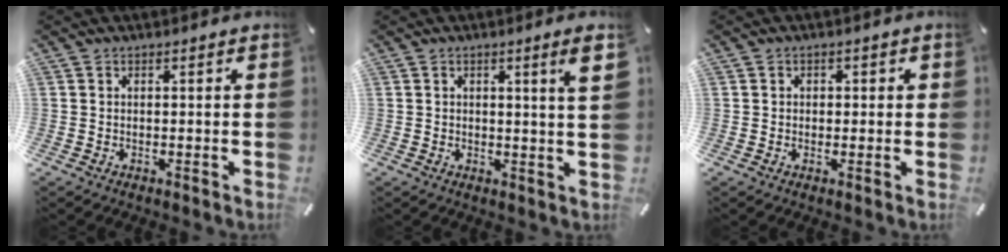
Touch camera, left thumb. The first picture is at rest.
{"total": 4.9, "force": [1.6, 0.2, 4.6], "torque": [-0.071, -0.007, 0.021]}
{"total": 1.4, "force": [-0.3, 1.3, 0.3], "torque": [0.001, 0.002, -0.010]}